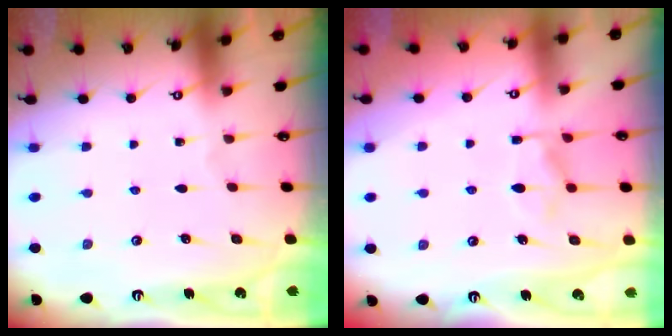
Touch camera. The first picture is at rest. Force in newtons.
{"total": 2.6, "press": 2.1, "slide": 1.5}